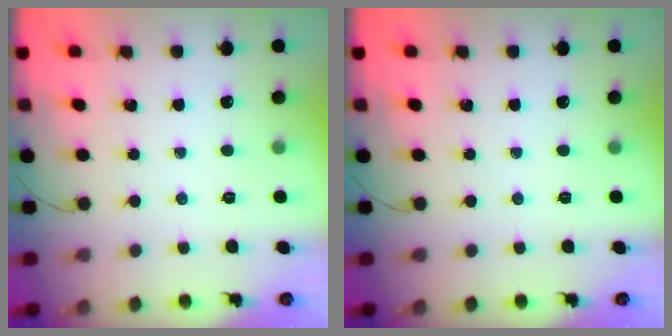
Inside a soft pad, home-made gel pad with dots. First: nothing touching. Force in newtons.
{"total": 0.0}